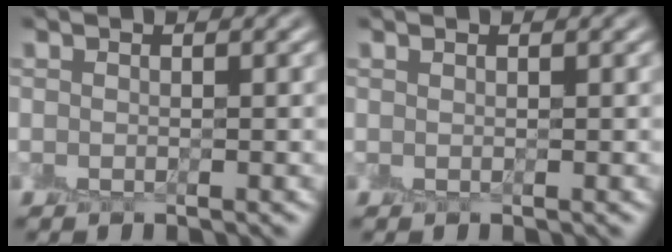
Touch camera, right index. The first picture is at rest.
{"total": 0.0}